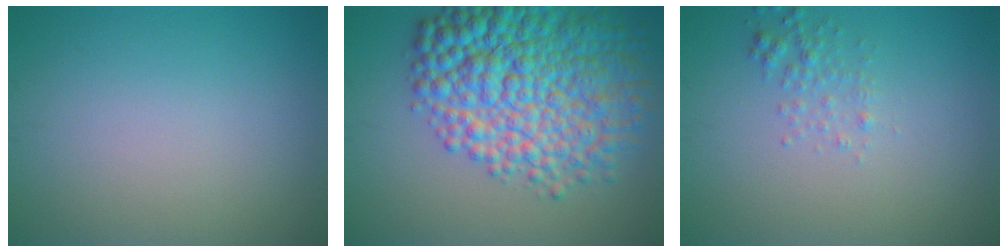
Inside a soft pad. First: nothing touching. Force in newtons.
{"total": 11.5, "press": 11.5, "slide": 0.2}
{"total": 1.6, "press": 1.5, "slide": 0.2}